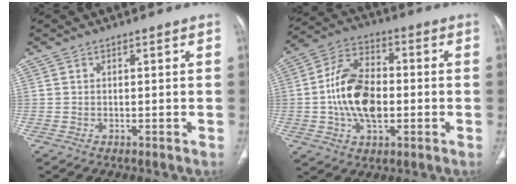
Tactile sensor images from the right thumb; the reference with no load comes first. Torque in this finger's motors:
{"motor_torque": [2.05, 1.99, 1.36, -1.01, 0.23]}